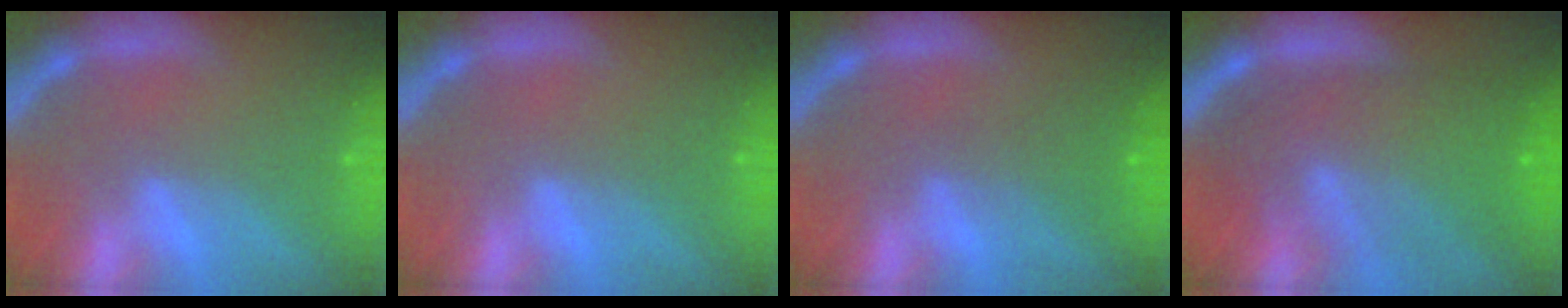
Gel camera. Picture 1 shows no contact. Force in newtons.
{"total": 0.0}
{"total": 2.5}
{"total": 10.0}